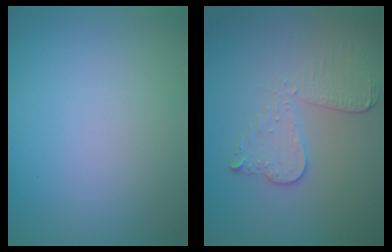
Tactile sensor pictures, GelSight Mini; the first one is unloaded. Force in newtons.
{"total": 3.3, "press": 3.0, "slide": 1.5}